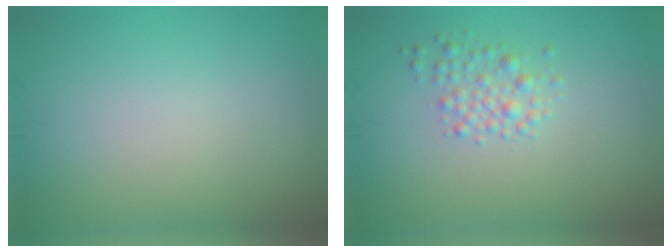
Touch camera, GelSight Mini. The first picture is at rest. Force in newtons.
{"total": 2.0, "press": 2.0, "slide": 0.0}